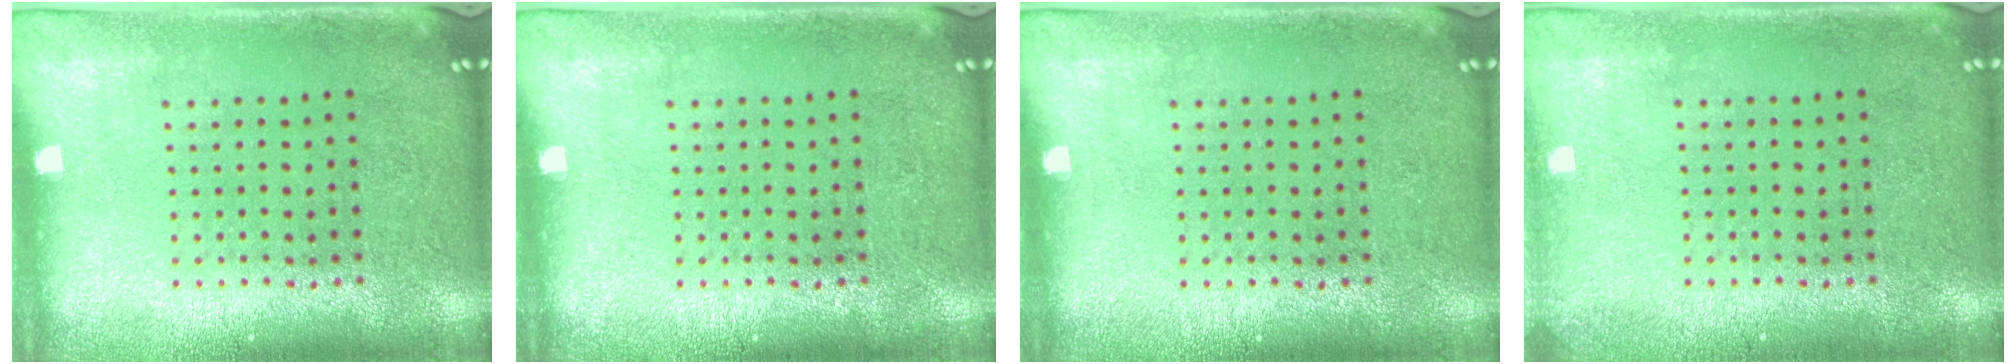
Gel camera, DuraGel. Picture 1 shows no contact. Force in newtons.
{"total": 0.0}
{"total": 0.0}
{"total": 1.0, "press": 1.0, "slide": 0.1}